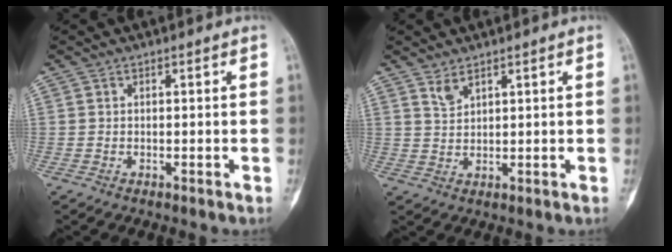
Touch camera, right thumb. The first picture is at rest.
{"total": 2.6, "force": [2.0, 1.0, 1.3], "torque": [-0.023, -0.014, 0.045]}